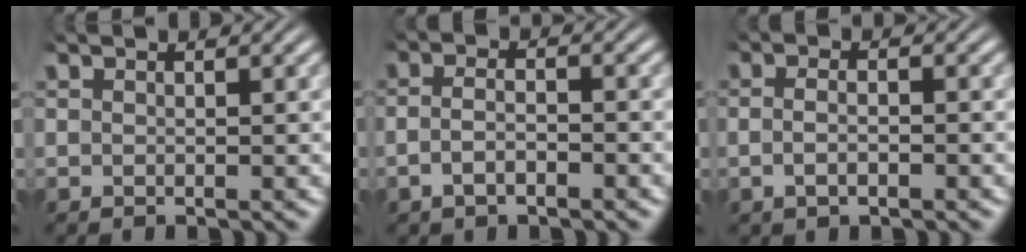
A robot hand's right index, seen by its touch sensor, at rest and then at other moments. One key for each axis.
{"total": 2.6, "fx": -1.5, "fy": 1.1, "fz": 1.8, "tx": -0.039, "ty": -0.009, "tz": -0.023}
{"total": 2.0, "fx": -0.9, "fy": 0.7, "fz": 1.7, "tx": -0.037, "ty": -0.007, "tz": -0.012}